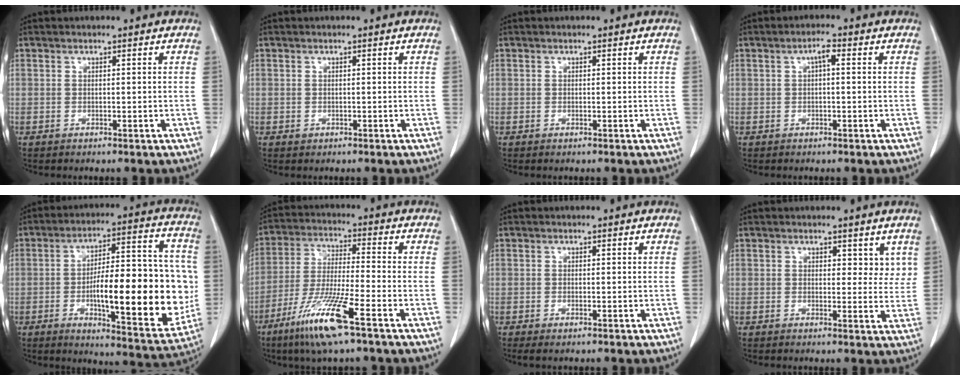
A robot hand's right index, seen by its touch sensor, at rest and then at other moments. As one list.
[{"total": 0.7, "force": [0.0, 0.7, 0.0], "torque": [0.002, 0.005, 0.002]}, {"total": 0.0}, {"total": 2.2, "force": [0.4, 0.5, 2.0], "torque": [-0.036, 0.005, 0.006]}, {"total": 21.4, "force": [-2.7, 5.7, 20.5], "torque": [-0.273, 0.019, -0.029]}, {"total": 12.3, "force": [-7.0, 0.1, 10.1], "torque": [-0.208, -0.033, -0.135]}, {"total": 1.2, "force": [-0.6, 0.3, 1.0], "torque": [-0.016, -0.002, -0.005]}, {"total": 3.4, "force": [2.0, 2.1, 1.7], "torque": [-0.001, -0.008, 0.022]}]